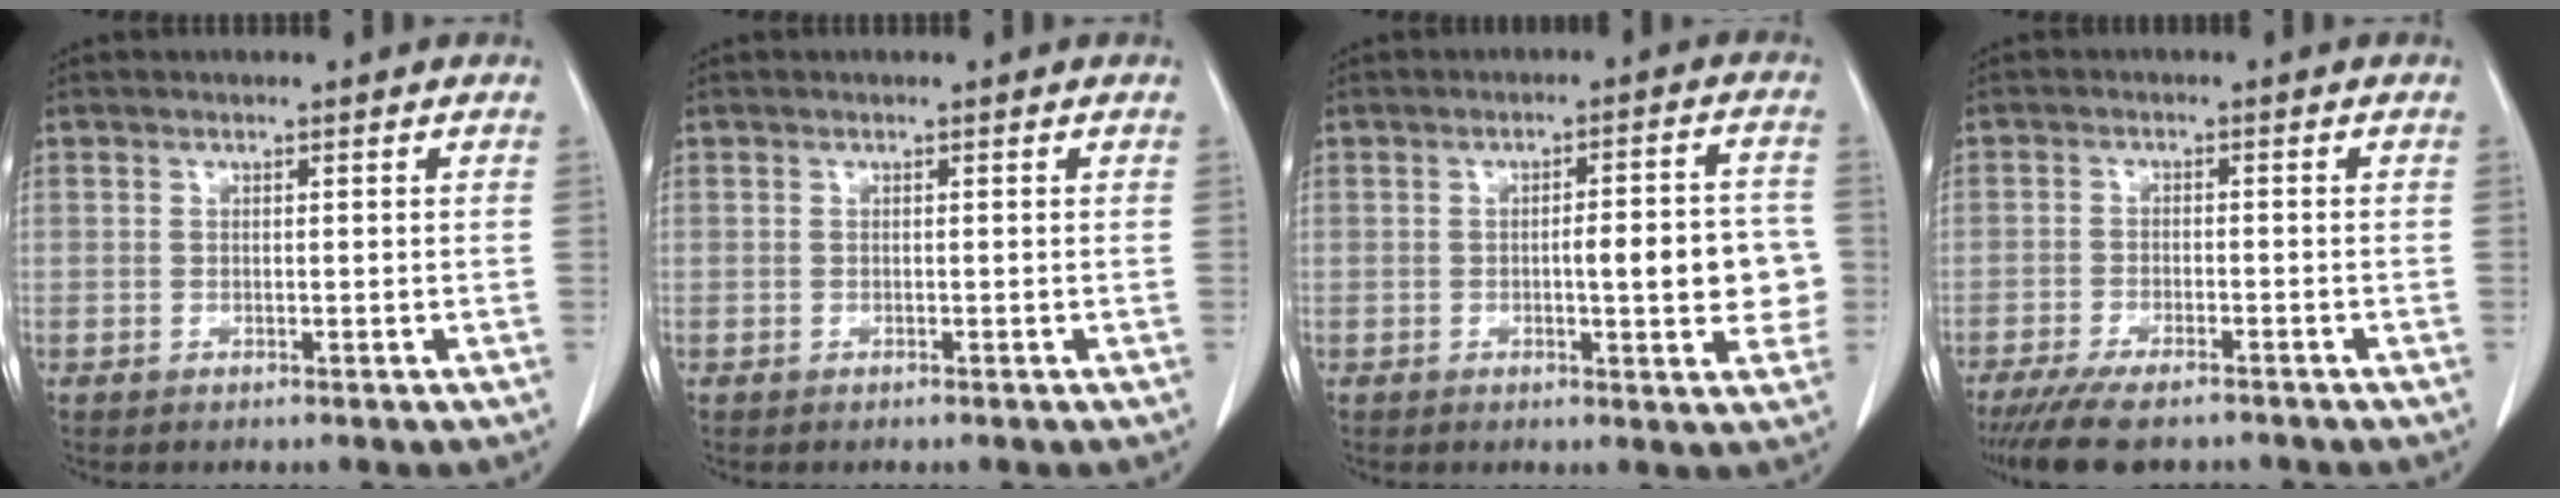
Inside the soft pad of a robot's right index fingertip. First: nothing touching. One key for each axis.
{"total": 0.0}
{"total": 8.9, "fx": -1.1, "fy": 2.2, "fz": 8.6, "tx": -0.104, "ty": 0.017, "tz": -0.011}
{"total": 8.9, "fx": -7.3, "fy": 2.0, "fz": 4.7, "tx": -0.073, "ty": -0.015, "tz": -0.116}